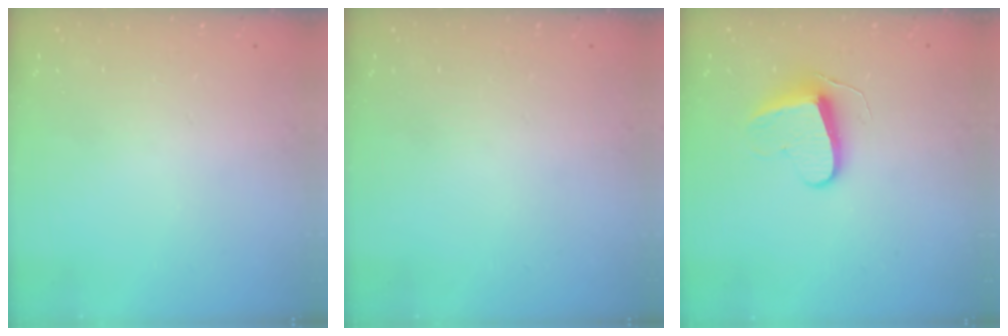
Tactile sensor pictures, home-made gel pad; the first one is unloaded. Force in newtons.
{"total": 0.0}
{"total": 9.4, "press": 9.3, "slide": 0.9}